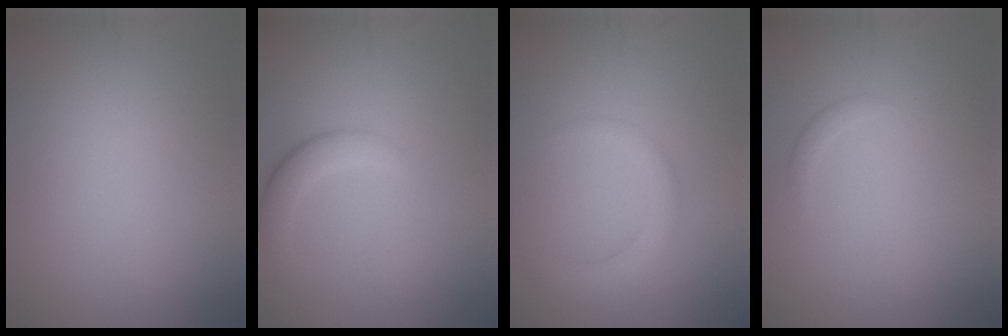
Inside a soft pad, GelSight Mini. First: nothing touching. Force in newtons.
{"total": 2.2, "press": 2.2, "slide": 0.2}
{"total": 2.2, "press": 2.2, "slide": 0.1}
{"total": 0.8, "press": 0.8, "slide": 0.1}